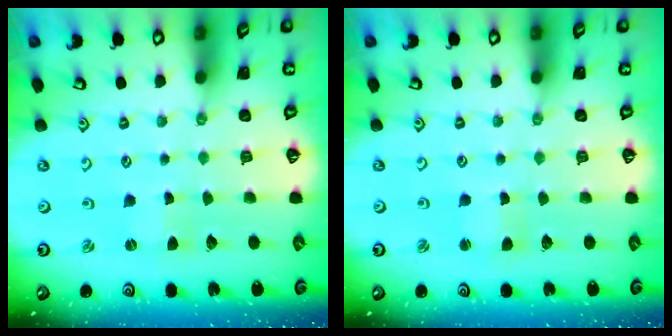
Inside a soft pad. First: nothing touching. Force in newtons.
{"total": 1.5, "press": 1.5, "slide": 0.2}